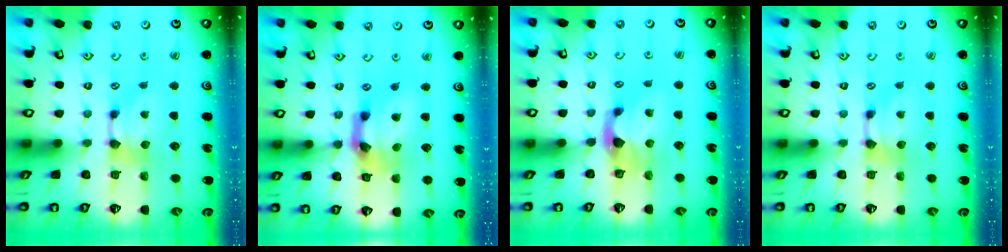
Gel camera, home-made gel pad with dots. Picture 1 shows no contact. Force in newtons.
{"total": 6.7, "press": 6.2, "slide": 2.4}
{"total": 2.2, "press": 1.8, "slide": 1.3}
{"total": 0.0}